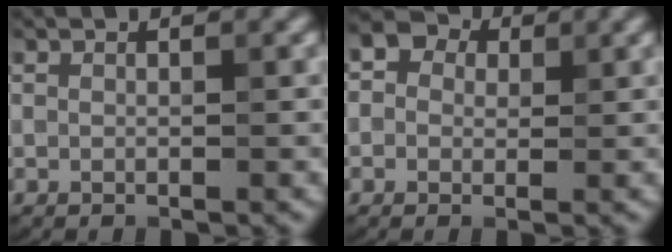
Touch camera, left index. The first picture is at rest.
{"total": 4.2, "force": [1.5, 3.4, 1.9], "torque": [-0.015, 0.016, -0.015]}